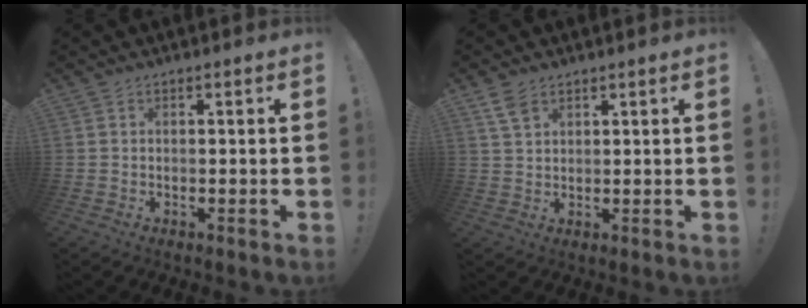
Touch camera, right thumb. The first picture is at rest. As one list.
[{"total": 4.5, "force": [2.9, 2.5, 2.4], "torque": [-0.037, -0.012, 0.054]}]